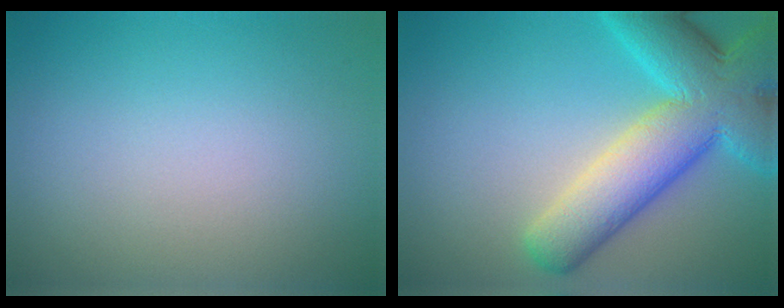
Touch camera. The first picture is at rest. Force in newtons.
{"total": 10.2, "press": 10.2, "slide": 0.5}